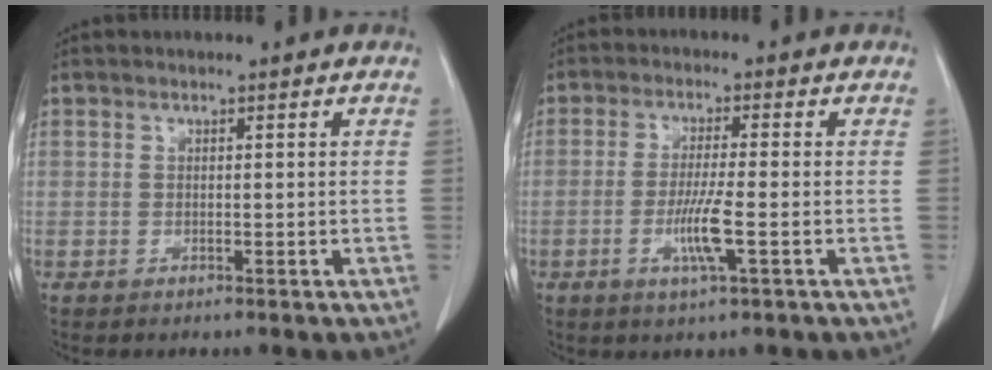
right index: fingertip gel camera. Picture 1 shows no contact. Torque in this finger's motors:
{"motor_torque": [0.95, -0.37, 0.45, 0.06]}